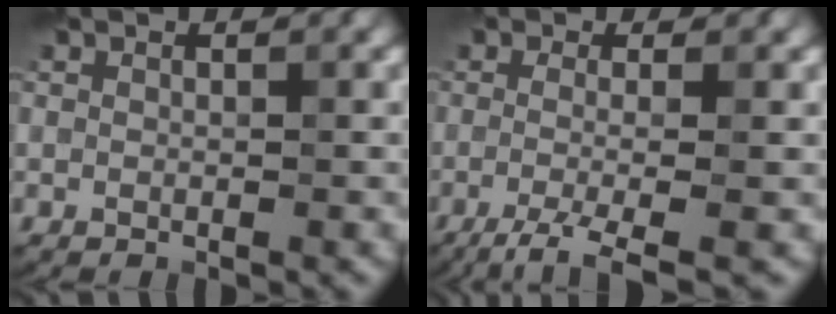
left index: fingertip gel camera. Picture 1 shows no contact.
{"total": 4.2, "force": [-1.6, 1.0, 3.8], "torque": [-0.062, -0.009, -0.041]}